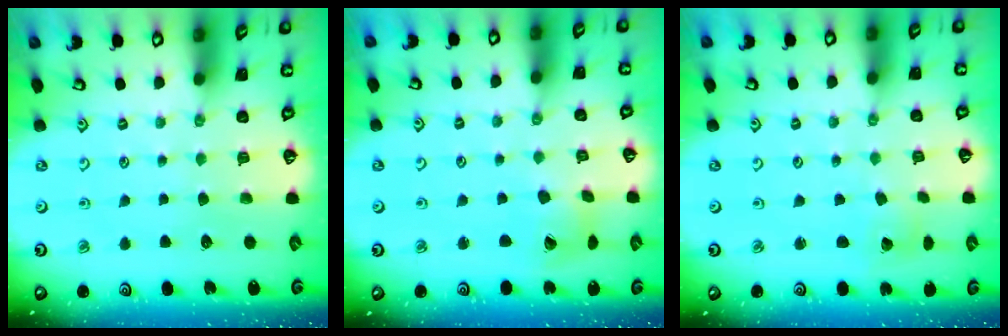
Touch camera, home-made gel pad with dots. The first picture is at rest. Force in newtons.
{"total": 6.7, "press": 6.6, "slide": 0.9}
{"total": 2.6, "press": 2.6, "slide": 0.2}